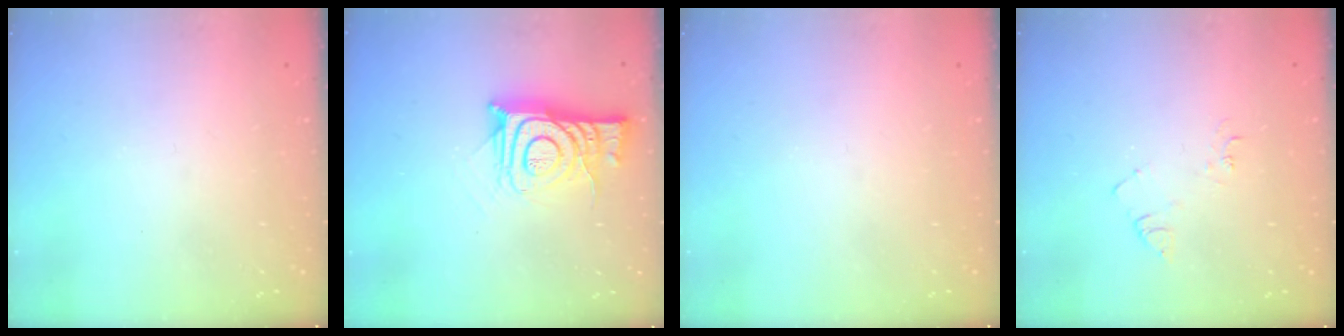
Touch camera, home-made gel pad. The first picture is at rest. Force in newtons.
{"total": 12.1, "press": 12.0, "slide": 1.2}
{"total": 0.0}
{"total": 5.7, "press": 5.7, "slide": 0.5}